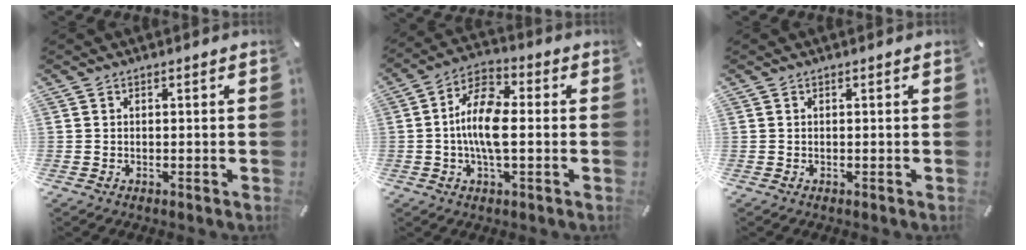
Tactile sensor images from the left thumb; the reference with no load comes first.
{"total": 11.1, "force": [-0.9, 5.1, 9.9], "torque": [-0.203, 0.007, -0.017]}
{"total": 0.0}